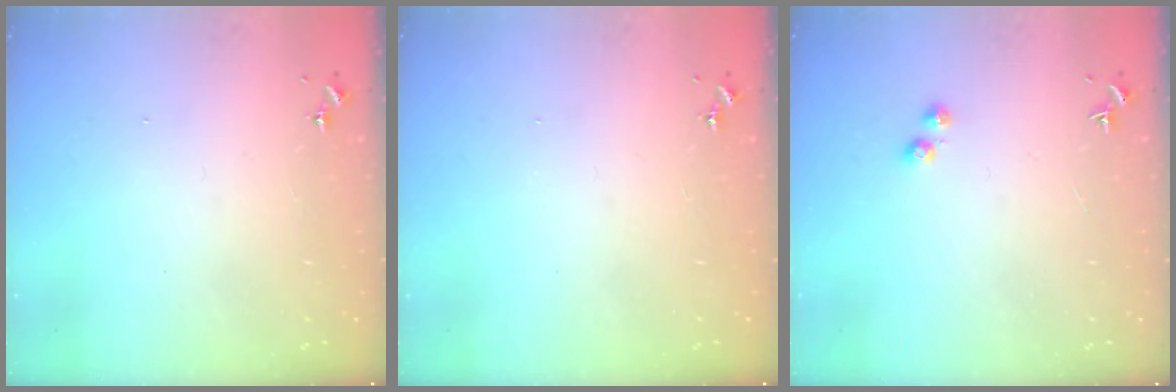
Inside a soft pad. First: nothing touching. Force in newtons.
{"total": 0.0}
{"total": 2.8, "press": 2.7, "slide": 0.7}